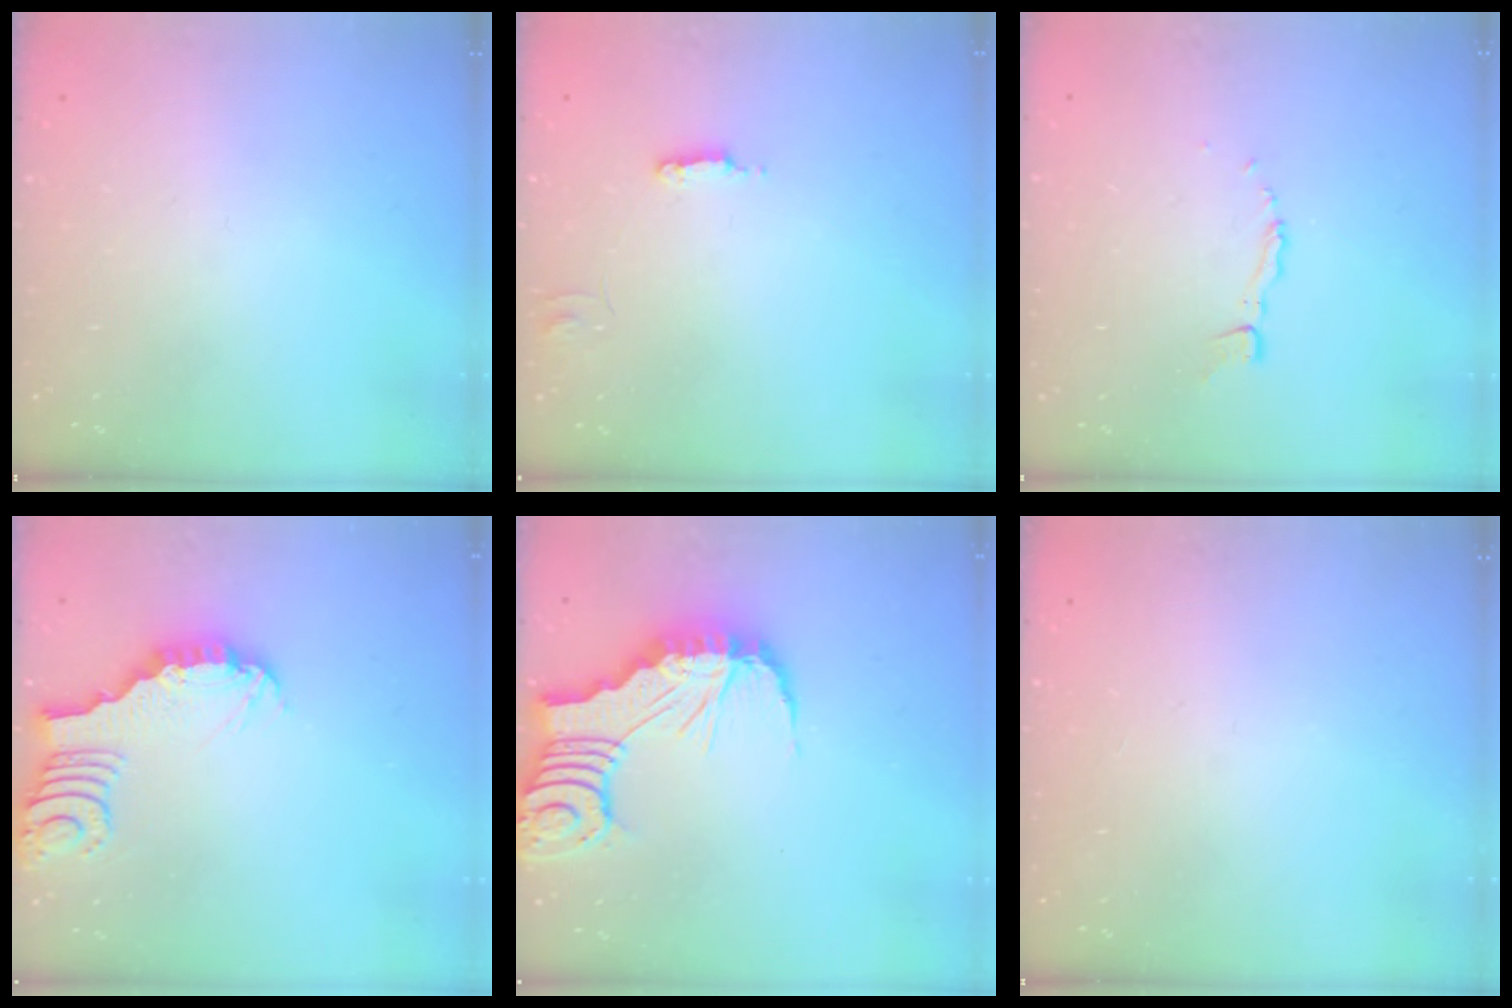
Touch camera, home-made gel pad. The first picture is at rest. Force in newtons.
{"total": 3.3, "press": 3.3, "slide": 0.2}
{"total": 3.4, "press": 3.4, "slide": 0.3}
{"total": 3.5, "press": 3.5, "slide": 0.3}
{"total": 12.7, "press": 12.6, "slide": 1.4}
{"total": 1.6, "press": 1.6, "slide": 0.0}